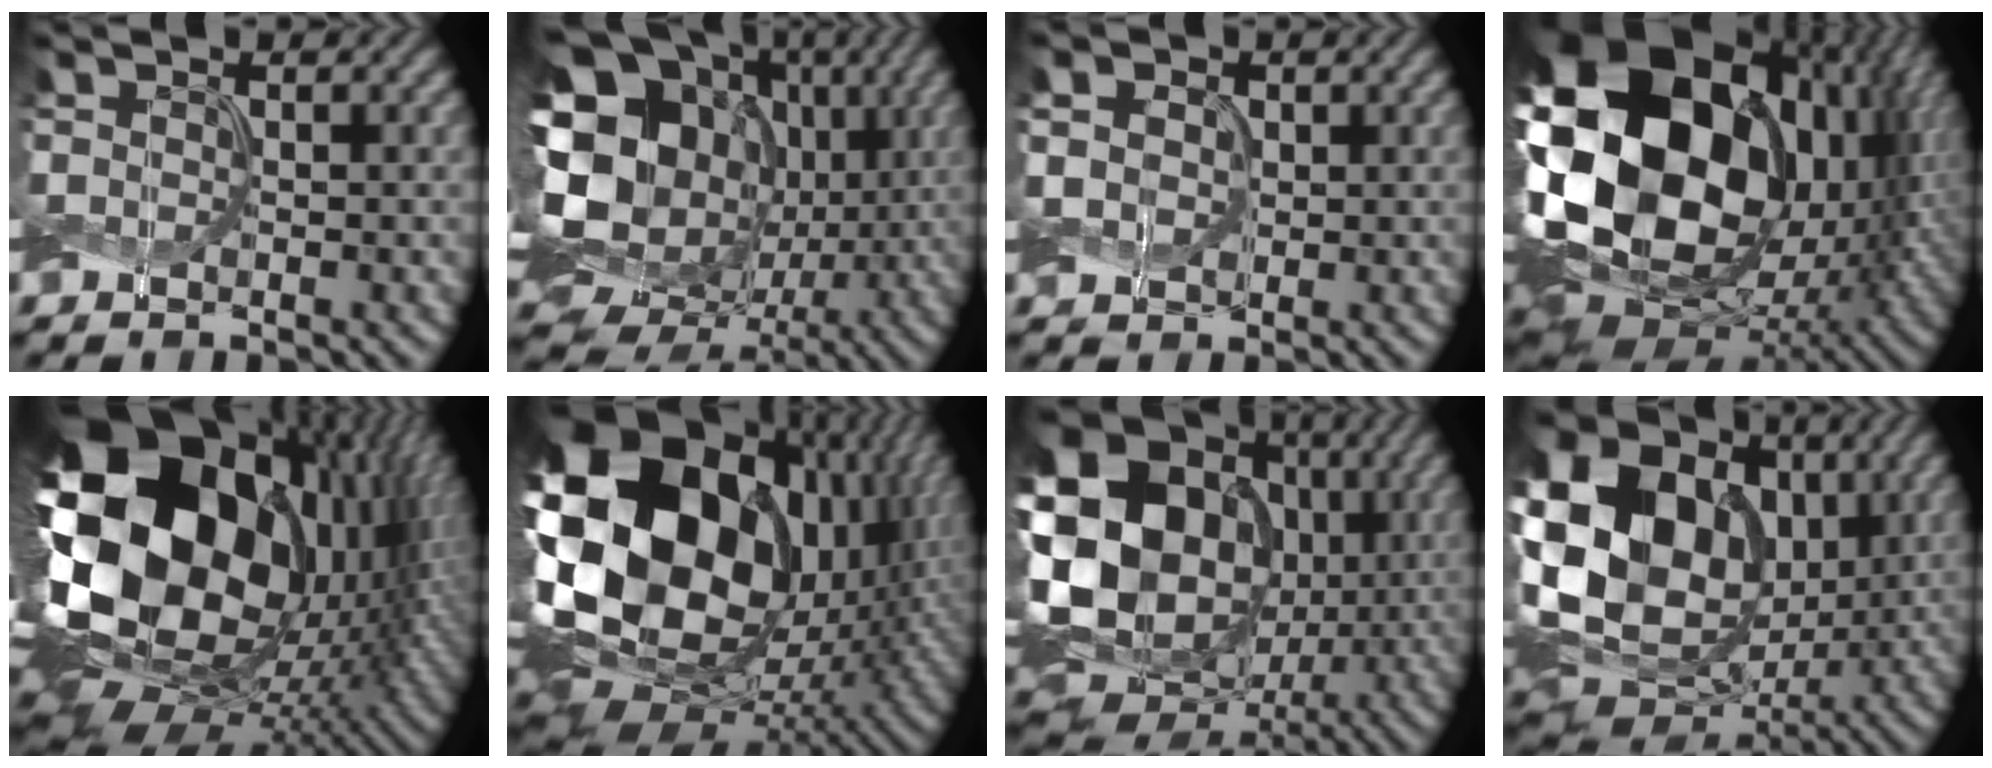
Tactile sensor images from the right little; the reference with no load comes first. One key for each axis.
{"total": 23.9, "fx": 3.1, "fy": 20.3, "fz": 12.3, "tx": -0.271, "ty": 0.034, "tz": 0.024}
{"total": 3.6, "fx": 0.9, "fy": 2.9, "fz": 1.9, "tx": -0.049, "ty": 0.011, "tz": 0.006}
{"total": 22.4, "fx": 3.7, "fy": 15.6, "fz": 15.6, "tx": -0.336, "ty": 0.000, "tz": 0.078}
{"total": 22.9, "fx": 1.7, "fy": 15.2, "fz": 17.1, "tx": -0.345, "ty": -0.034, "tz": 0.037}
{"total": 22.4, "fx": 3.9, "fy": 15.7, "fz": 15.5, "tx": -0.341, "ty": -0.004, "tz": 0.085}
{"total": 23.8, "fx": 2.9, "fy": 20.1, "fz": 12.4, "tx": -0.267, "ty": 0.005, "tz": 0.018}
{"total": 21.8, "fx": 3.3, "fy": 16.7, "fz": 13.6, "tx": -0.263, "ty": 0.038, "tz": 0.044}